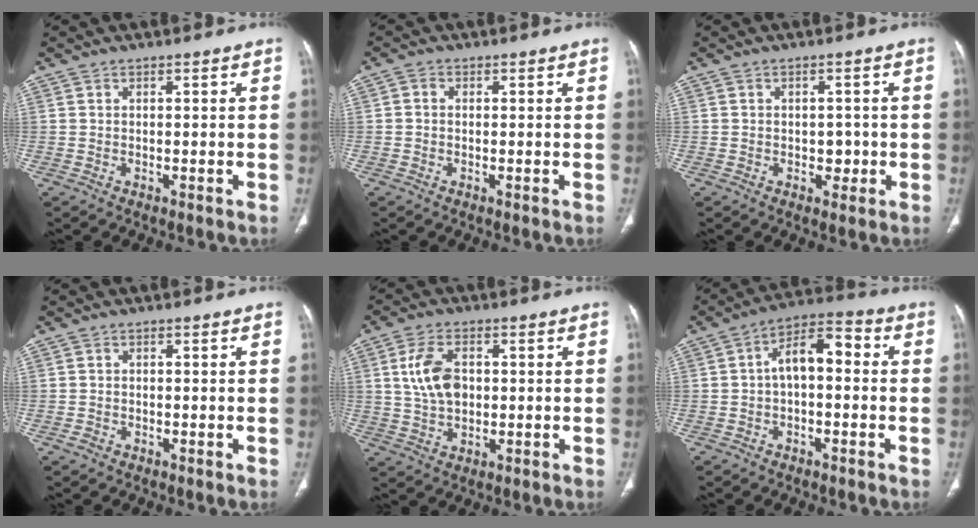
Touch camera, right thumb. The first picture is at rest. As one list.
[{"total": 1.1, "force": [-0.1, 0.9, 0.6], "torque": [-0.007, 0.002, -0.005]}, {"total": 2.6, "force": [-0.6, 2.0, 1.6], "torque": [-0.004, 0.004, -0.007]}, {"total": 1.1, "force": [-0.7, 0.8, 0.3], "torque": [-0.008, 0.004, -0.015]}, {"total": 8.3, "force": [1.3, 5.2, 6.4], "torque": [-0.120, 0.003, 0.028]}, {"total": 8.8, "force": [0.1, 4.7, 7.4], "torque": [-0.107, 0.038, -0.011]}]